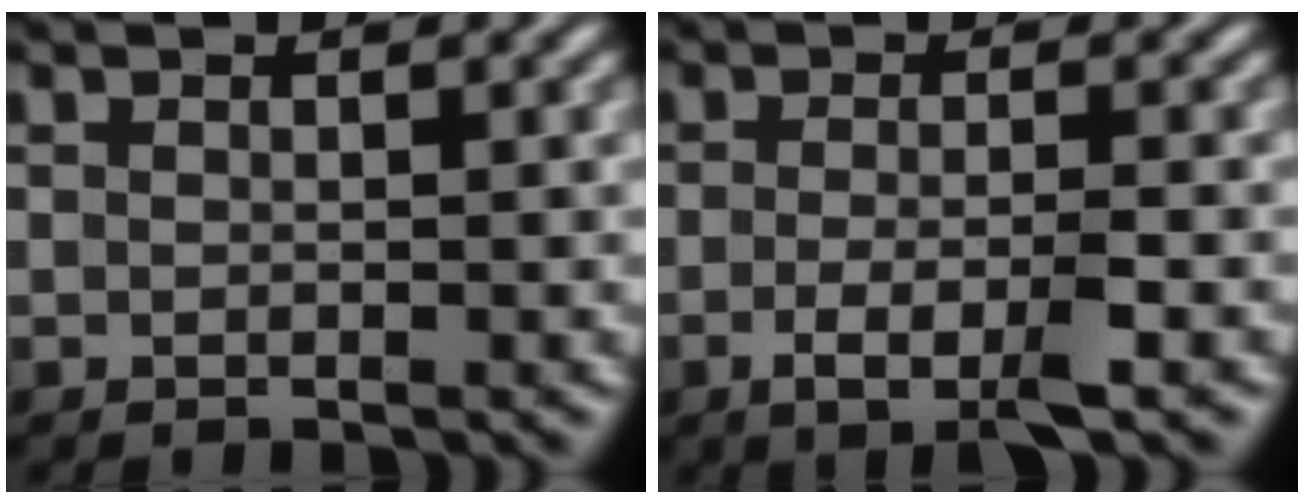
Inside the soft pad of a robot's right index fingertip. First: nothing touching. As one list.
[{"total": 3.5, "force": [-1.7, 0.5, 3.1], "torque": [-0.054, -0.013, -0.026]}]